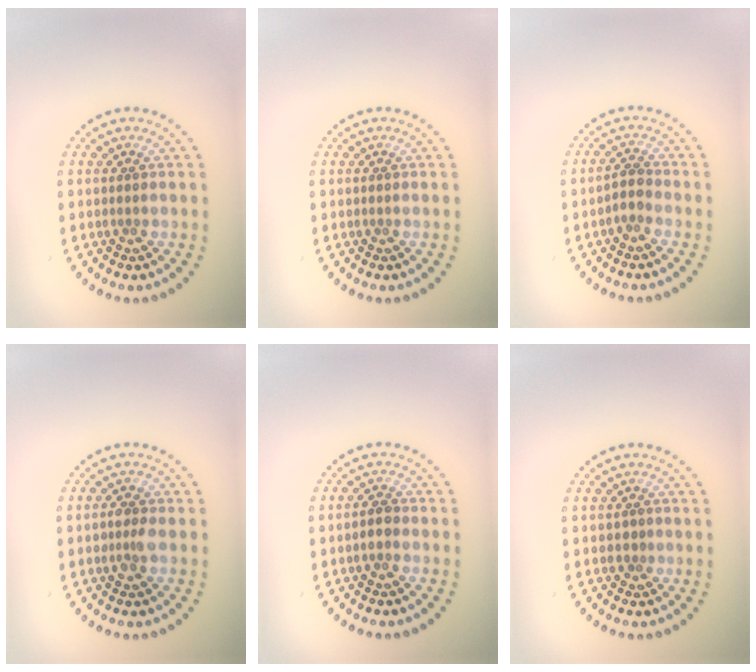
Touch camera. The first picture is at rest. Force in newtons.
{"total": 0.0}
{"total": 1.4, "press": 1.2, "slide": 0.9}
{"total": 1.4, "press": 1.4, "slide": 0.2}
{"total": 1.2, "press": 1.2, "slide": 0.3}
{"total": 0.6, "press": 0.3, "slide": 0.5}